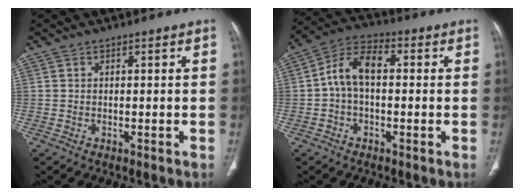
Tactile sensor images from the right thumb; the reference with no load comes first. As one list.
[{"total": 8.6, "force": [0.2, 5.1, 6.9], "torque": [-0.123, 0.030, -0.008]}]